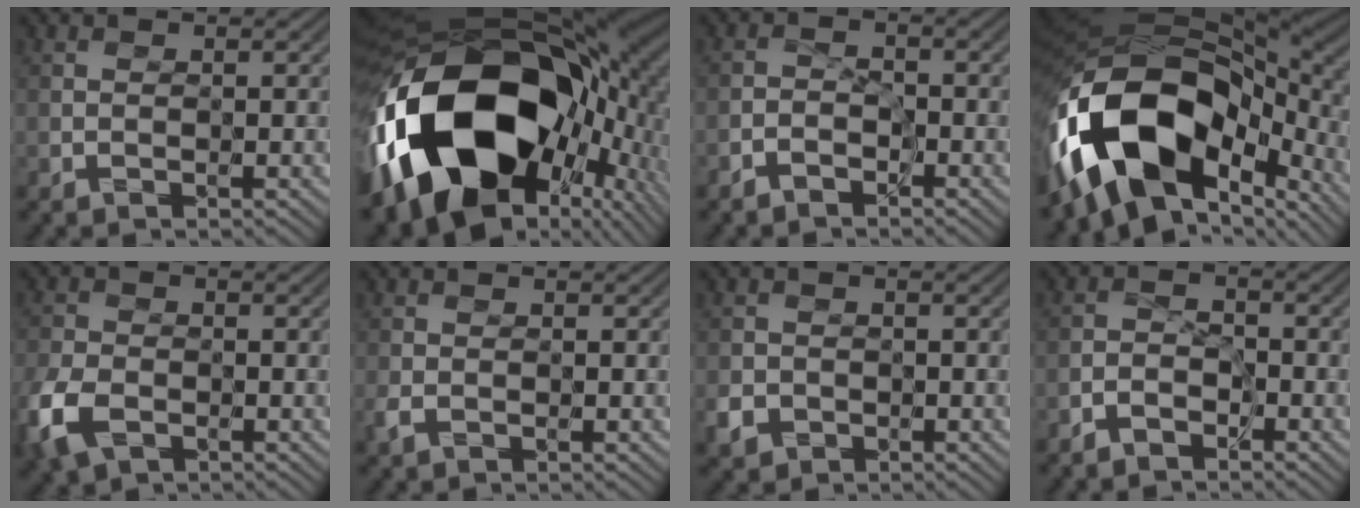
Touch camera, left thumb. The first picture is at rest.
{"total": 22.1, "force": [-4.4, 14.1, 16.4], "torque": [-0.343, -0.063, -0.049]}
{"total": 1.8, "force": [-1.6, 0.7, 0.5], "torque": [-0.010, 0.007, -0.037]}
{"total": 18.8, "force": [-4.4, 11.3, 14.4], "torque": [-0.324, -0.017, -0.065]}
{"total": 7.0, "force": [-3.4, 4.3, 4.4], "torque": [-0.127, -0.013, -0.074]}
{"total": 1.4, "force": [-0.7, 0.8, 0.9], "torque": [-0.027, -0.002, -0.019]}
{"total": 2.1, "force": [-1.1, 1.7, 0.6], "torque": [-0.020, -0.005, -0.025]}
{"total": 2.3, "force": [-2.0, 0.8, 0.6], "torque": [-0.011, 0.008, -0.048]}